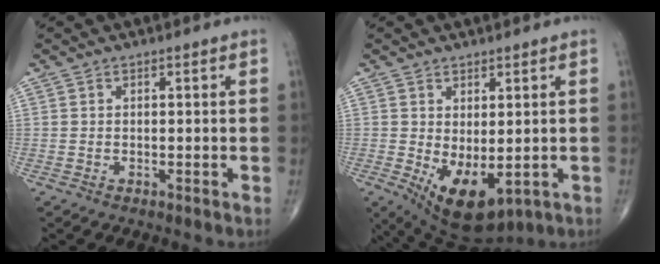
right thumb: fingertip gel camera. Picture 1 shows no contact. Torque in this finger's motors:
{"motor_torque": [-0.21, 0.99, 0.67, 0.38, 0.30]}